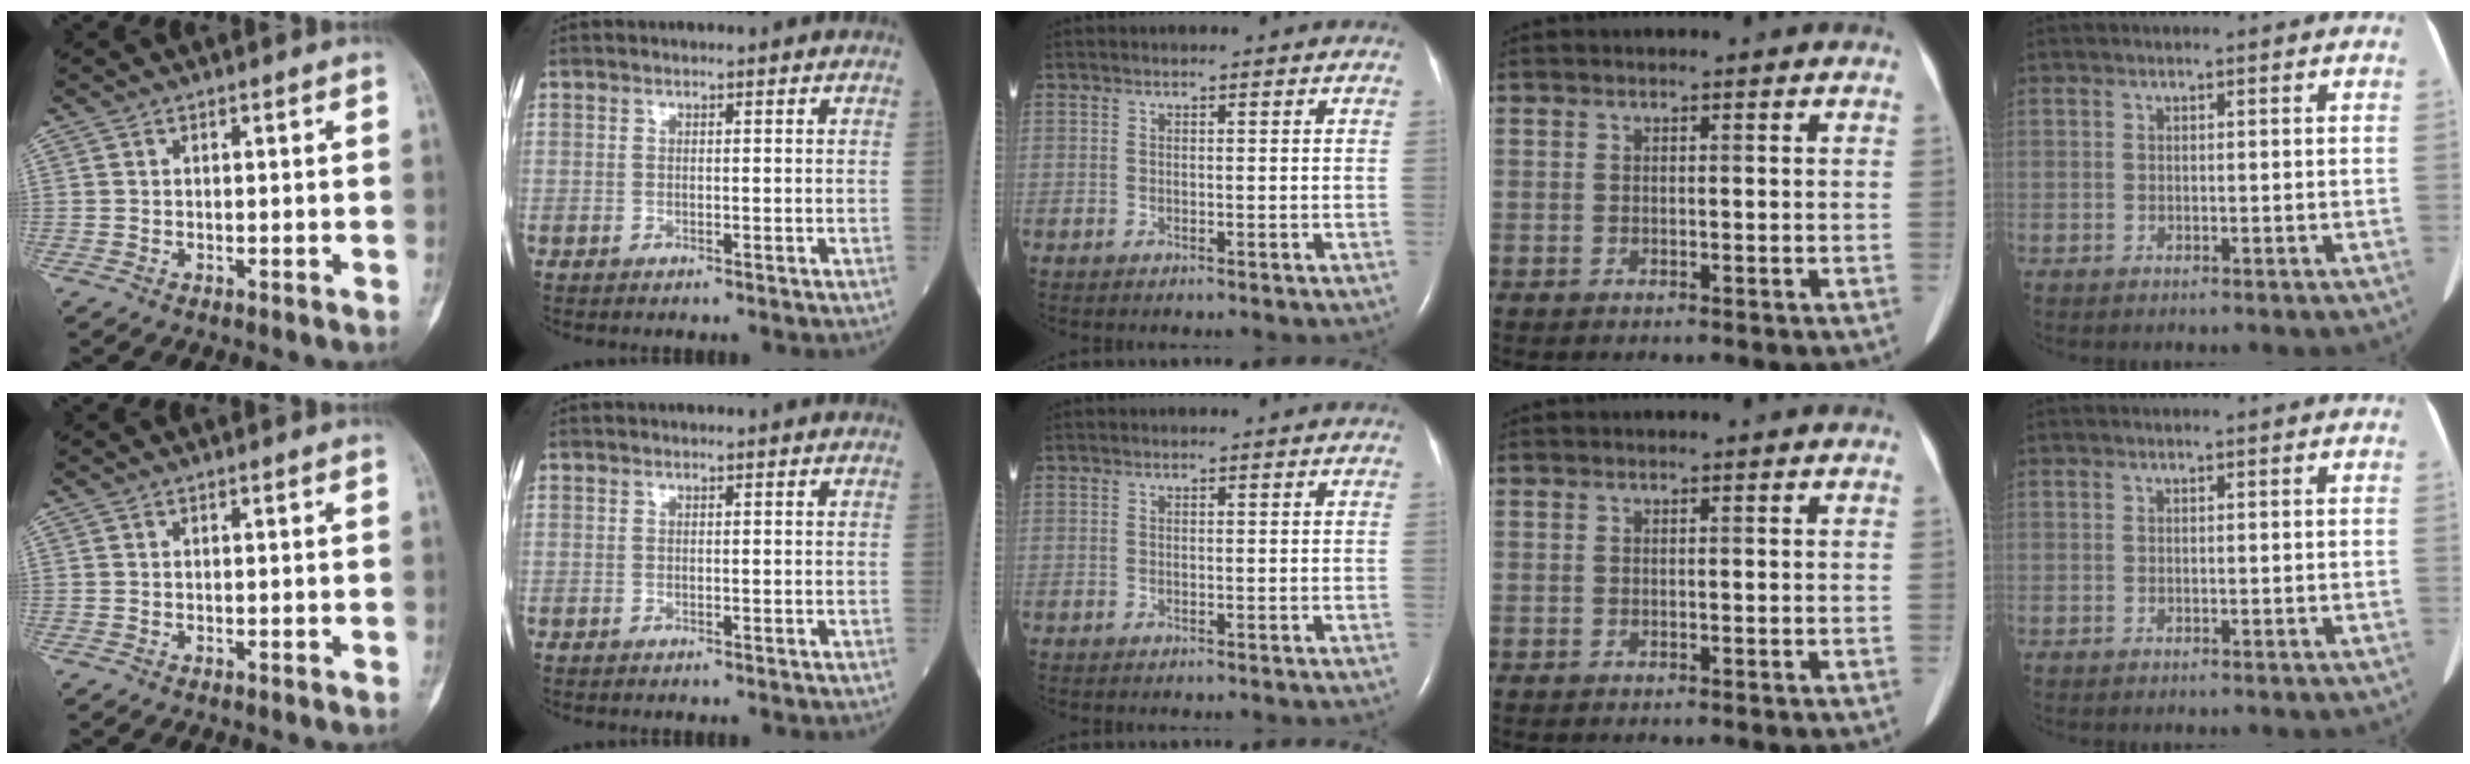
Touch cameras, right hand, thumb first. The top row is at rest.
{}